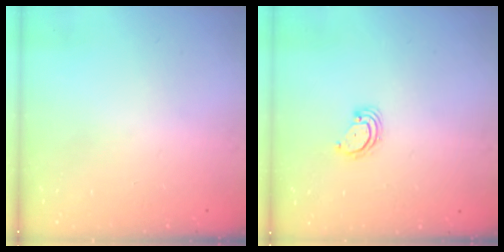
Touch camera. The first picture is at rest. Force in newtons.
{"total": 2.9, "press": 2.9, "slide": 0.3}